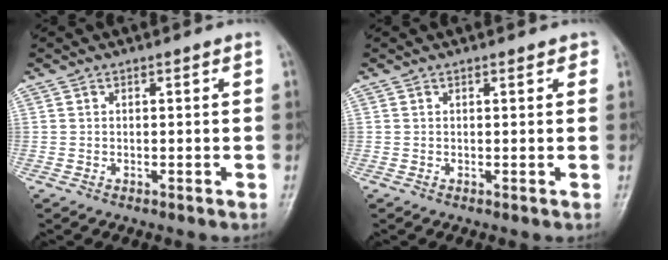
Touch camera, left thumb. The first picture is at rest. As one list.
[{"total": 1.4, "force": [0.8, 0.8, 0.8], "torque": [0.000, -0.002, 0.005]}]